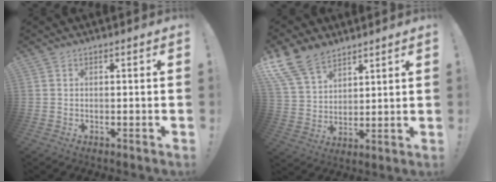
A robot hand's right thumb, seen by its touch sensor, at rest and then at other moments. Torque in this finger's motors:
{"motor_torque": [1.17, 1.95, 0.28, 0.17, 0.13]}